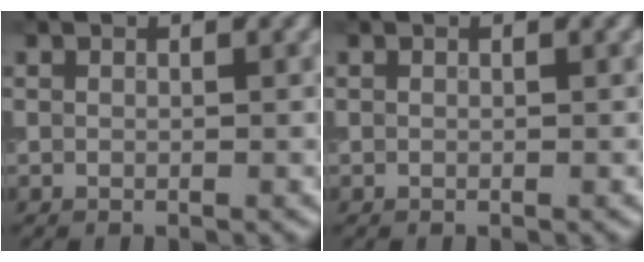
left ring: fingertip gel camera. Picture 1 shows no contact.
{"total": 0.0}